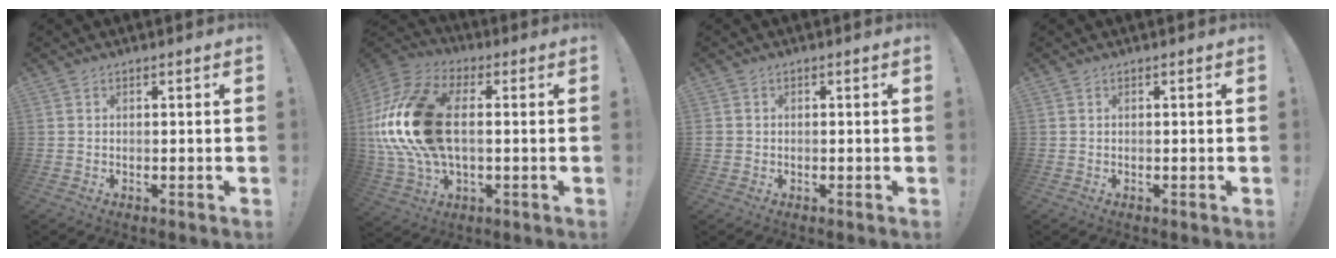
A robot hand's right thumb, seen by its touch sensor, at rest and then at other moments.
{"total": 23.0, "force": [1.4, 13.8, 18.3], "torque": [-0.349, 0.015, 0.034]}
{"total": 1.2, "force": [-0.3, 1.1, 0.3], "torque": [-0.007, 0.004, -0.006]}
{"total": 0.0}